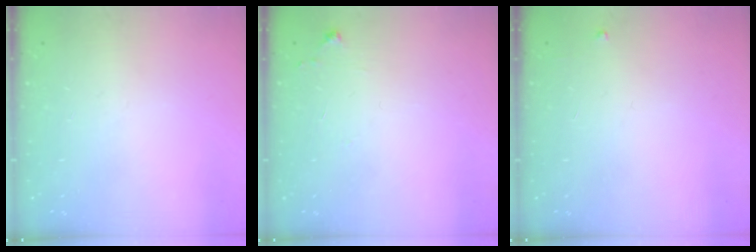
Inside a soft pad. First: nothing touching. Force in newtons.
{"total": 4.7, "press": 4.7, "slide": 0.6}
{"total": 2.6, "press": 2.6, "slide": 0.4}